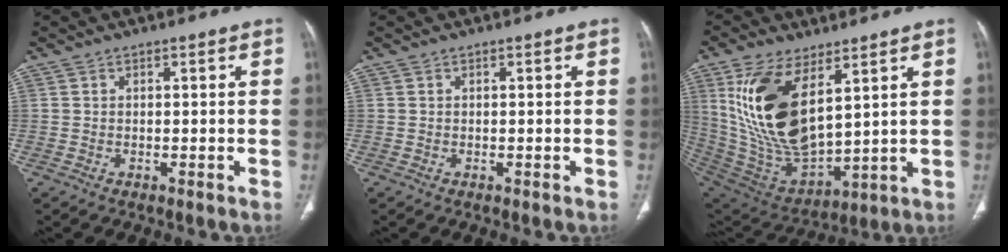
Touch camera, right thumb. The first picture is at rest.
{"total": 0.0}
{"total": 20.2, "force": [7.4, 9.6, 16.2], "torque": [-0.305, -0.033, 0.162]}